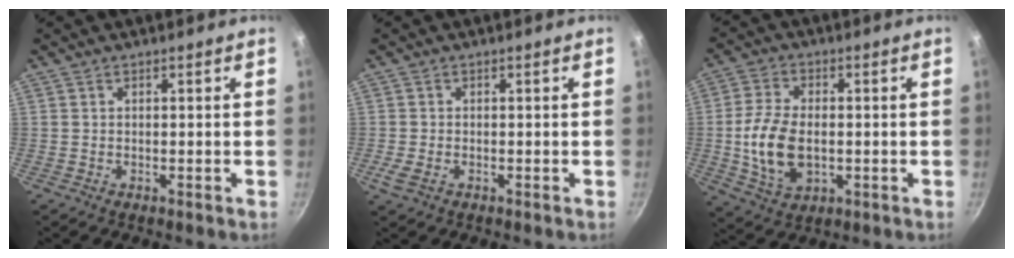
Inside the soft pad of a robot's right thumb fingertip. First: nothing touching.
{"total": 2.5, "force": [-1.0, 1.7, 1.6], "torque": [-0.036, -0.003, -0.019]}
{"total": 11.6, "force": [-1.0, 7.2, 9.1], "torque": [-0.173, 0.003, -0.016]}